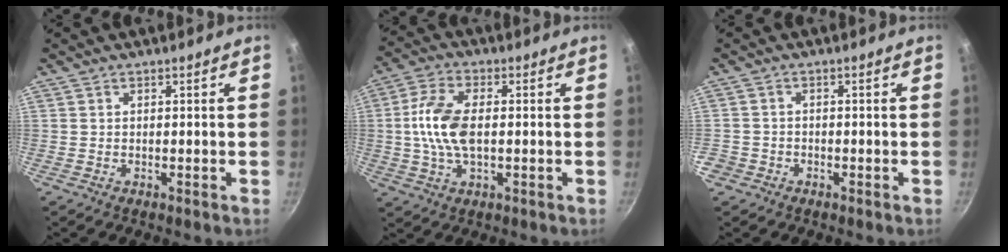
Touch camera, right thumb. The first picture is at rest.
{"total": 10.3, "force": [0.1, 5.4, 8.7], "torque": [-0.173, 0.016, -0.006]}
{"total": 2.8, "force": [-1.6, 2.2, 0.6], "torque": [-0.012, 0.016, -0.030]}